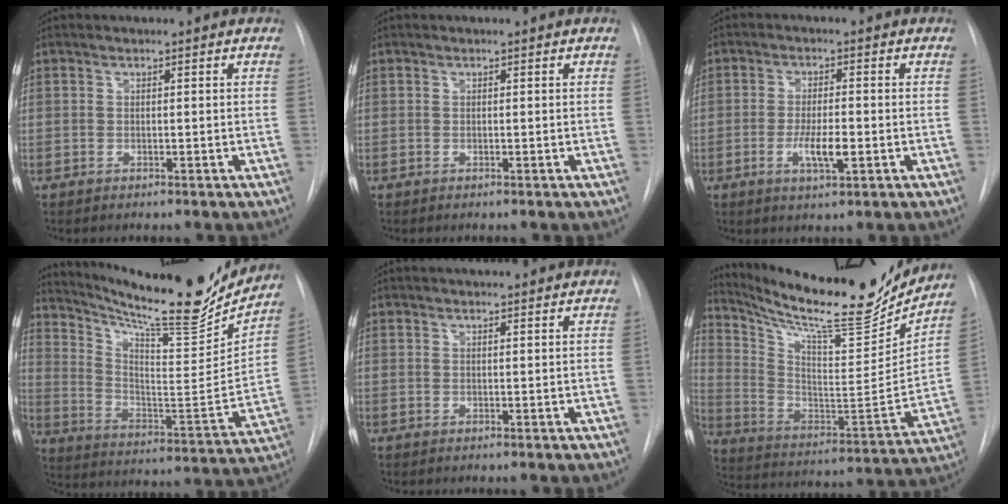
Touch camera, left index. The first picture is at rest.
{"total": 0.0}
{"total": 5.1, "force": [-2.4, 0.9, 4.4], "torque": [-0.083, -0.011, -0.037]}
{"total": 23.5, "force": [20.5, 3.1, 10.9], "torque": [-0.183, -0.066, 0.299]}
{"total": 3.8, "force": [3.4, 0.7, 1.5], "torque": [-0.019, 0.024, 0.038]}
{"total": 23.6, "force": [20.8, 3.7, 10.4], "torque": [-0.183, -0.058, 0.315]}